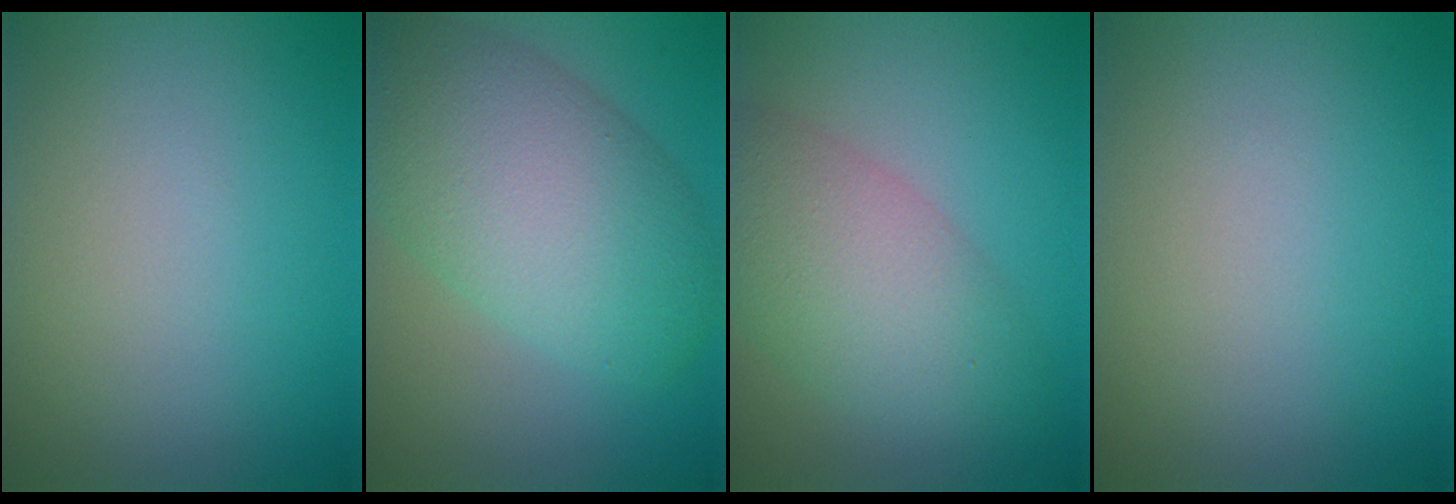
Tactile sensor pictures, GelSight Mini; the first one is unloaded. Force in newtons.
{"total": 10.2, "press": 10.2, "slide": 0.3}
{"total": 6.4, "press": 6.4, "slide": 0.2}
{"total": 0.0}